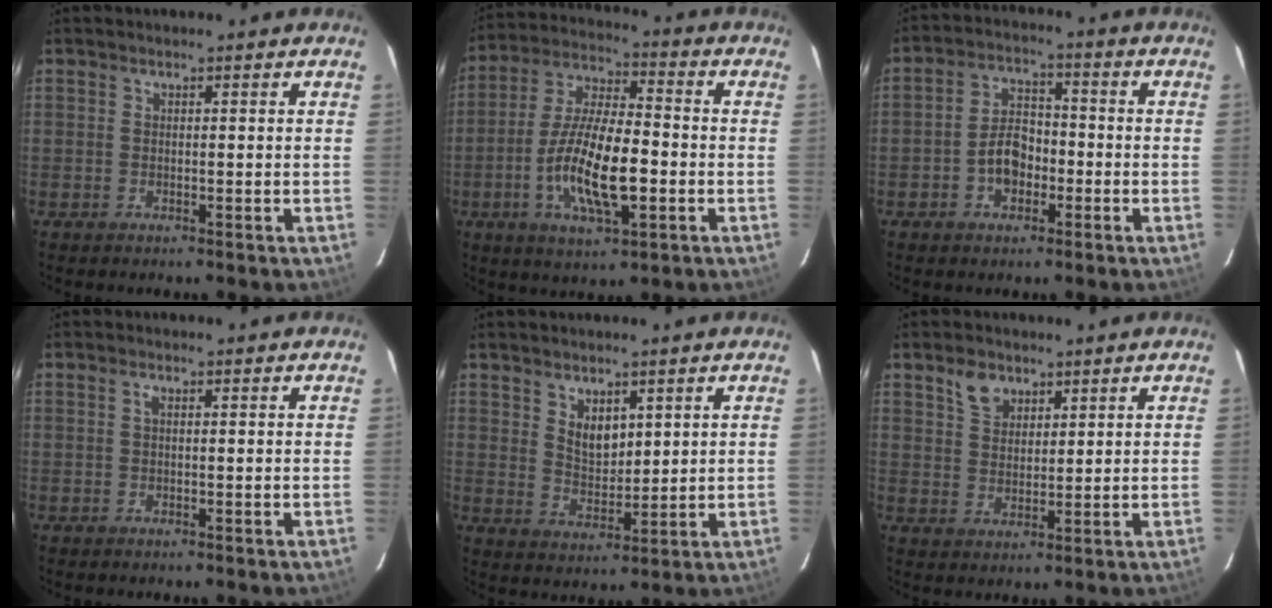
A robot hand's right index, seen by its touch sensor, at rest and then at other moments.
{"total": 15.0, "force": [-4.0, 4.9, 13.6], "torque": [-0.270, -0.008, -0.074]}
{"total": 6.4, "force": [-2.4, 4.3, 4.2], "torque": [-0.080, 0.019, -0.036]}
{"total": 0.7, "force": [0.2, 0.1, 0.6], "torque": [-0.014, 0.003, 0.001]}
{"total": 5.2, "force": [2.9, 3.1, 3.1], "torque": [-0.046, -0.002, 0.057]}
{"total": 4.8, "force": [3.1, 3.0, 2.0], "torque": [-0.030, 0.009, 0.060]}